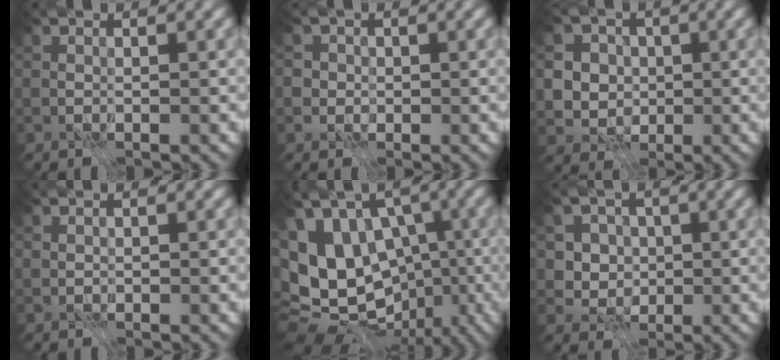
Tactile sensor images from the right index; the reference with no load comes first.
{"total": 2.4, "force": [0.4, 2.3, 0.6], "torque": [-0.002, 0.002, 0.001]}
{"total": 6.2, "force": [0.5, 5.7, 2.4], "torque": [-0.035, 0.014, -0.005]}
{"total": 0.0}
{"total": 12.4, "force": [-0.1, 9.4, 8.2], "torque": [-0.155, 0.011, 0.022]}
{"total": 3.3, "force": [0.3, 3.0, 1.2], "torque": [-0.019, -0.004, 0.007]}